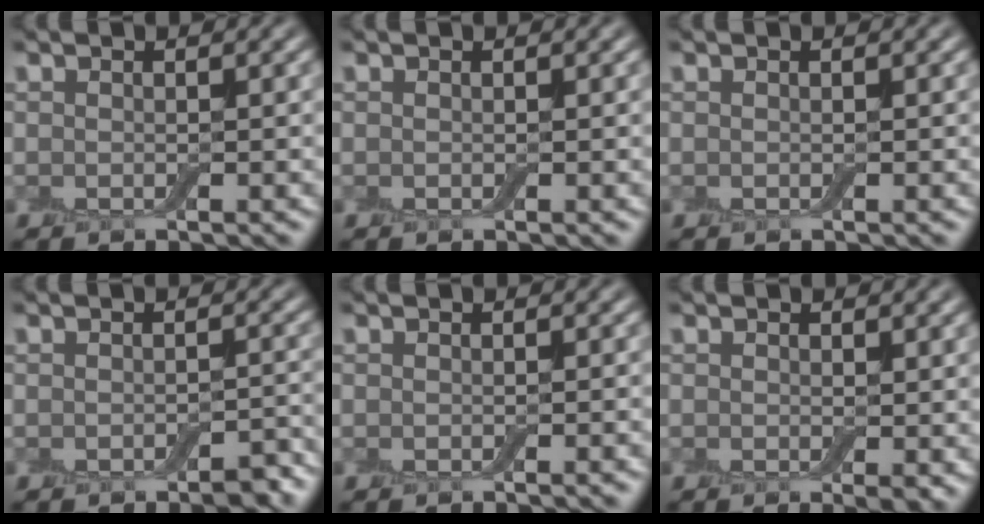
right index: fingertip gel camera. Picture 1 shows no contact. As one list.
[{"total": 0.0}, {"total": 0.0}, {"total": 1.9, "force": [-1.2, 0.8, 1.3], "torque": [-0.017, 0.002, -0.015]}, {"total": 0.5, "force": [-0.3, 0.0, 0.4], "torque": [-0.003, 0.001, -0.005]}, {"total": 1.4, "force": [0.0, 0.3, 1.3], "torque": [-0.014, -0.008, -0.002]}]